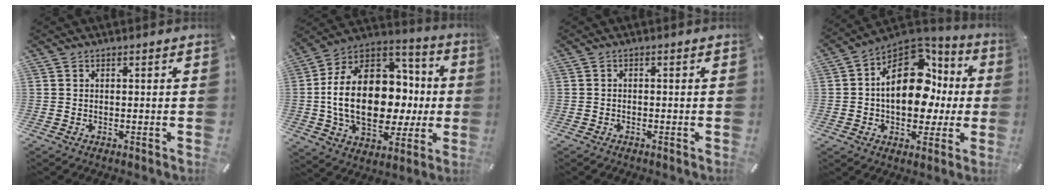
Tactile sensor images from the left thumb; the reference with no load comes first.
{"total": 24.3, "force": [-1.5, 16.9, 17.4], "torque": [-0.337, 0.001, -0.016]}
{"total": 0.8, "force": [-0.6, 0.5, 0.2], "torque": [-0.004, 0.002, -0.015]}
{"total": 20.1, "force": [1.6, 13.2, 15.0], "torque": [-0.228, -0.008, 0.027]}